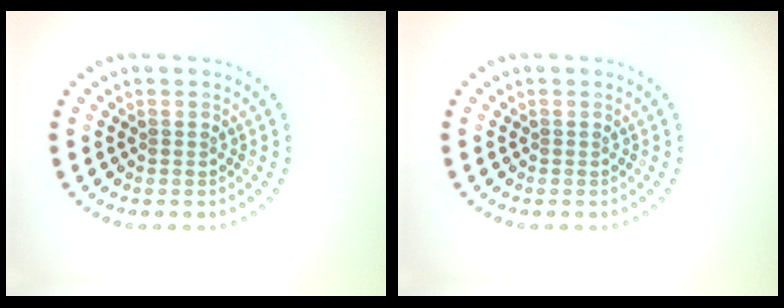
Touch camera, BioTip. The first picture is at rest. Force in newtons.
{"total": 0.0}